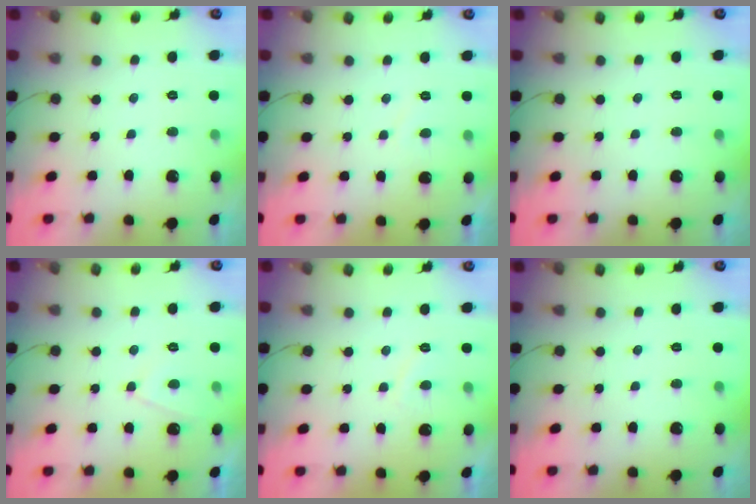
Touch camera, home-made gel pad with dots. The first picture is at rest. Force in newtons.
{"total": 0.5, "press": 0.1, "slide": 0.5}
{"total": 0.0}
{"total": 2.4, "press": 2.4, "slide": 0.5}
{"total": 1.9, "press": 1.7, "slide": 0.8}
{"total": 0.0}